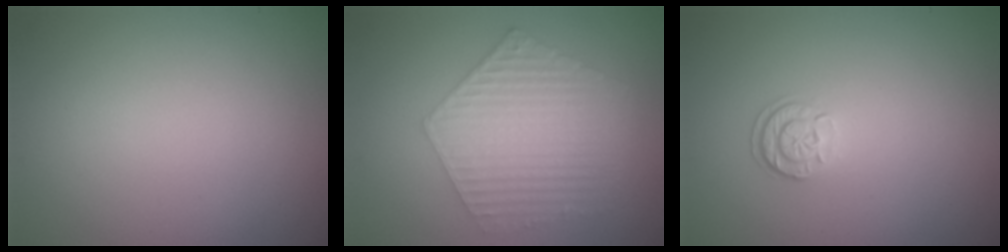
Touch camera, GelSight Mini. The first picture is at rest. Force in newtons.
{"total": 6.0, "press": 4.3, "slide": 4.1}
{"total": 1.7, "press": 1.6, "slide": 0.7}